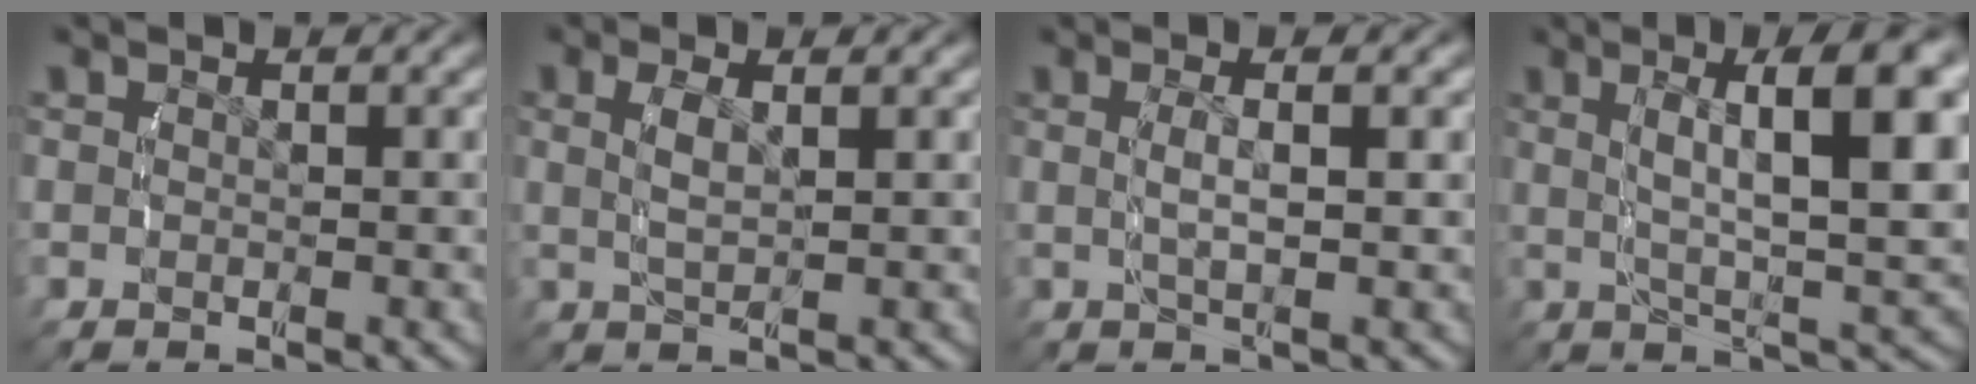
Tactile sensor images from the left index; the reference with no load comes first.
{"total": 2.2, "force": [0.7, 0.2, 2.1], "torque": [-0.047, -0.007, 0.020]}
{"total": 2.8, "force": [0.4, 0.2, 2.8], "torque": [-0.057, -0.002, 0.014]}
{"total": 9.2, "force": [1.6, 2.0, 8.9], "torque": [-0.112, 0.014, 0.026]}